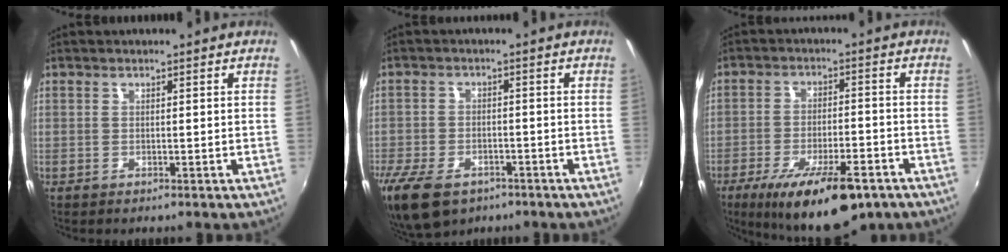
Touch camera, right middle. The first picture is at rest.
{"total": 12.7, "force": [-8.2, 7.0, 6.8], "torque": [-0.172, -0.032, -0.145]}
{"total": 17.2, "force": [-10.8, 5.5, 12.2], "torque": [-0.219, -0.035, -0.160]}